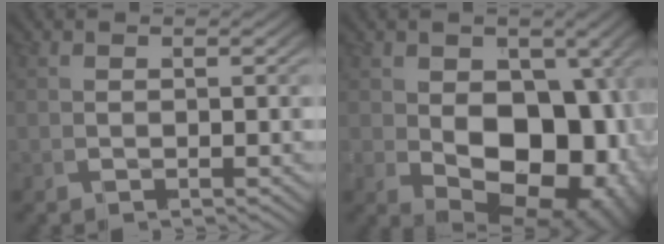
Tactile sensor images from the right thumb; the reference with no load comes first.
{"total": 13.1, "force": [-0.7, 9.0, 9.5], "torque": [-0.147, -0.071, 0.024]}